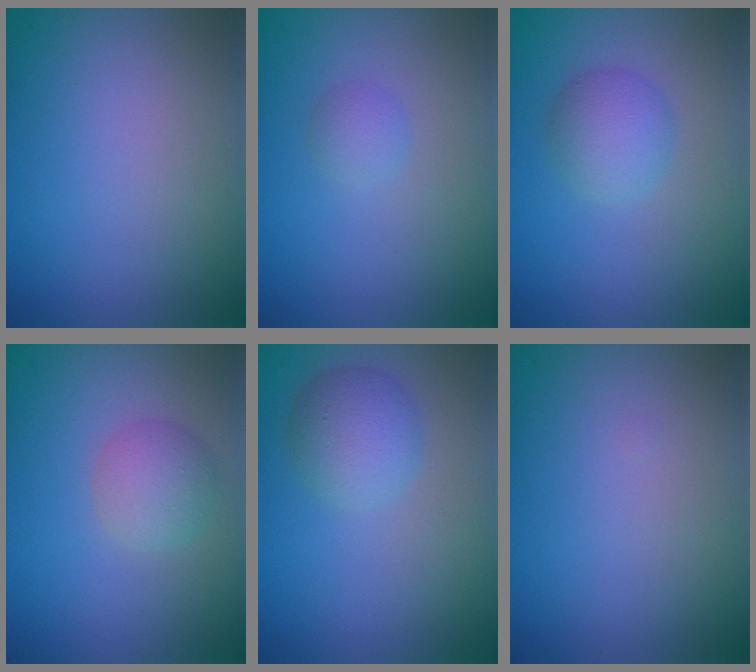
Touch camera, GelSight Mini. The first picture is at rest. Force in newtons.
{"total": 1.2, "press": 1.2, "slide": 0.0}
{"total": 2.9, "press": 2.9, "slide": 0.1}
{"total": 2.9, "press": 2.9, "slide": 0.0}
{"total": 3.5, "press": 3.4, "slide": 0.2}
{"total": 0.0}